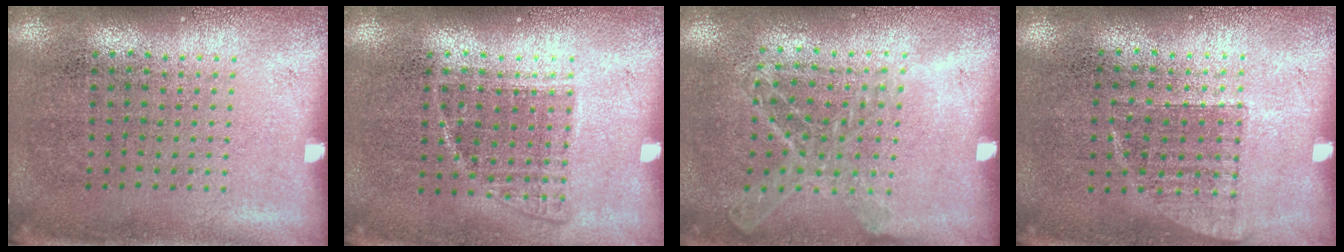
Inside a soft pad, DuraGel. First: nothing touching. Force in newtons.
{"total": 1.0, "press": 0.9, "slide": 0.5}
{"total": 1.1, "press": 1.0, "slide": 0.3}
{"total": 0.7, "press": 0.6, "slide": 0.2}